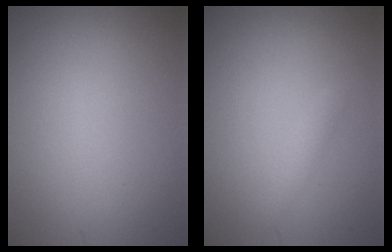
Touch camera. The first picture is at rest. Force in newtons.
{"total": 1.0, "press": 1.0, "slide": 0.0}